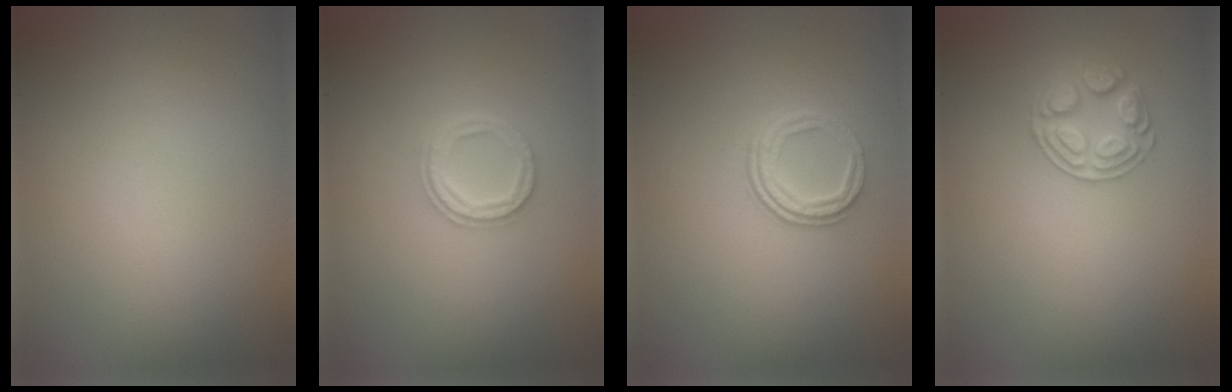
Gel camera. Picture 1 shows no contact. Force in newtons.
{"total": 2.4, "press": 2.4, "slide": 0.4}
{"total": 2.4, "press": 1.7, "slide": 1.7}
{"total": 2.6, "press": 2.6, "slide": 0.4}